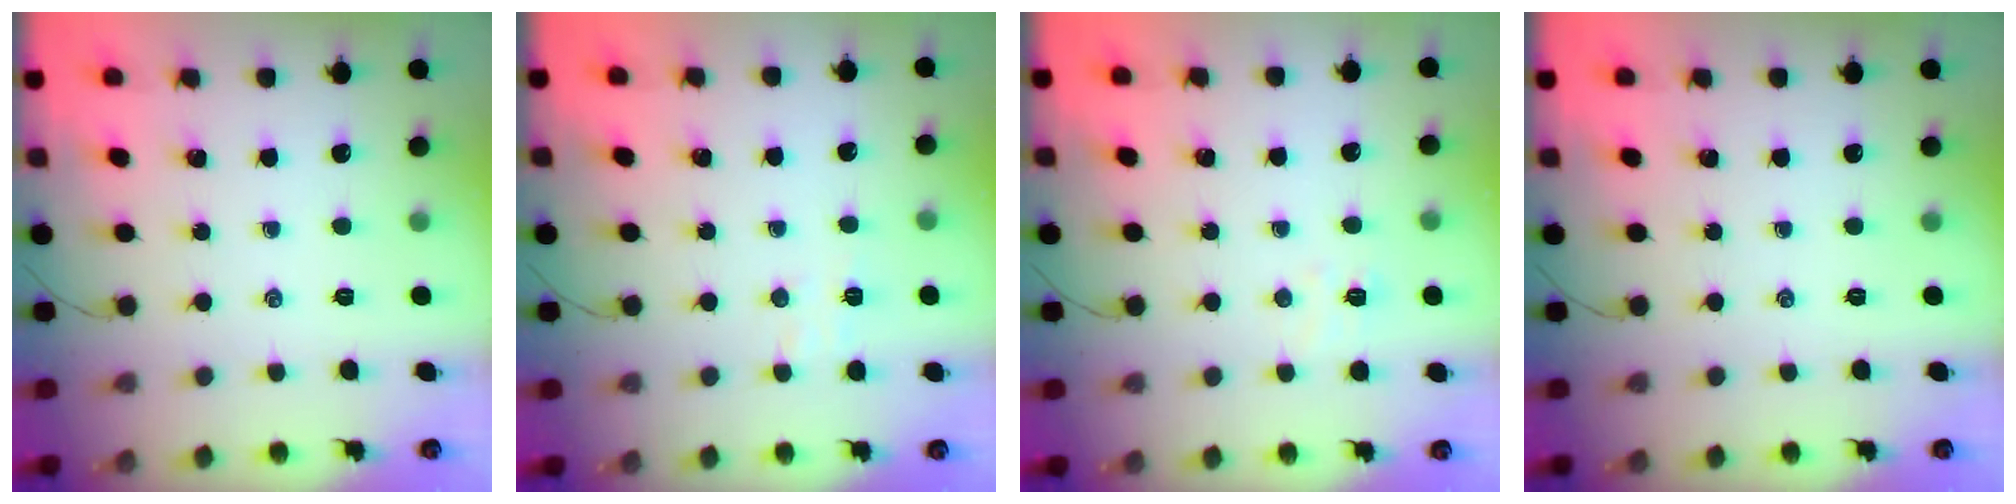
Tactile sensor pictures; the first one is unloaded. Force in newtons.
{"total": 4.8, "press": 4.7, "slide": 1.0}
{"total": 3.6, "press": 3.4, "slide": 1.1}
{"total": 0.0}